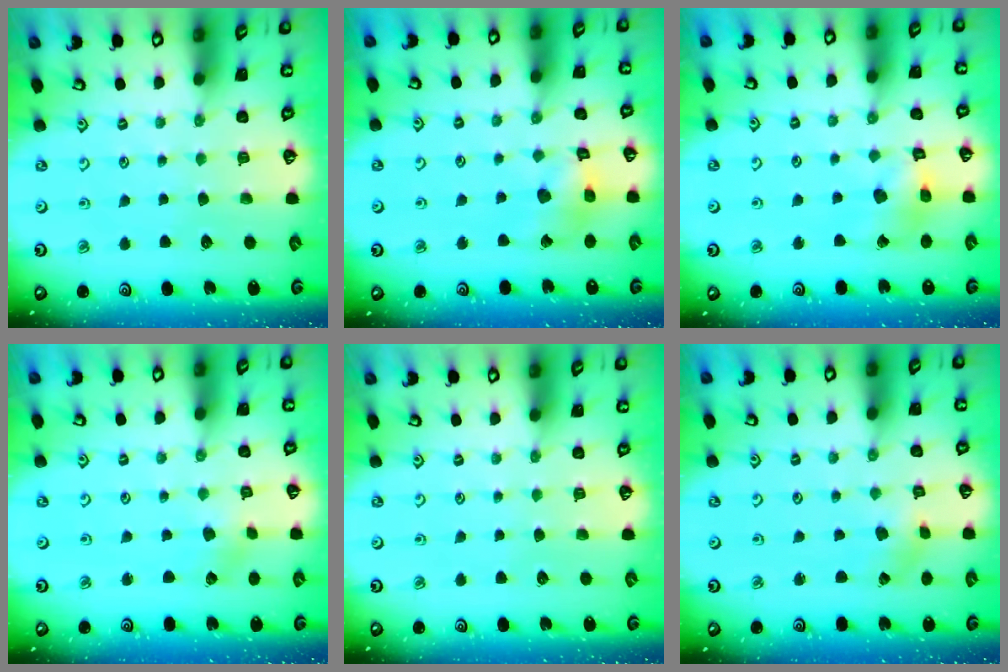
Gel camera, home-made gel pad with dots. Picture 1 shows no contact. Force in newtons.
{"total": 9.6, "press": 9.5, "slide": 1.0}
{"total": 8.3, "press": 8.3, "slide": 0.9}
{"total": 1.5, "press": 1.4, "slide": 0.2}
{"total": 0.0}
{"total": 1.2, "press": 1.2, "slide": 0.2}